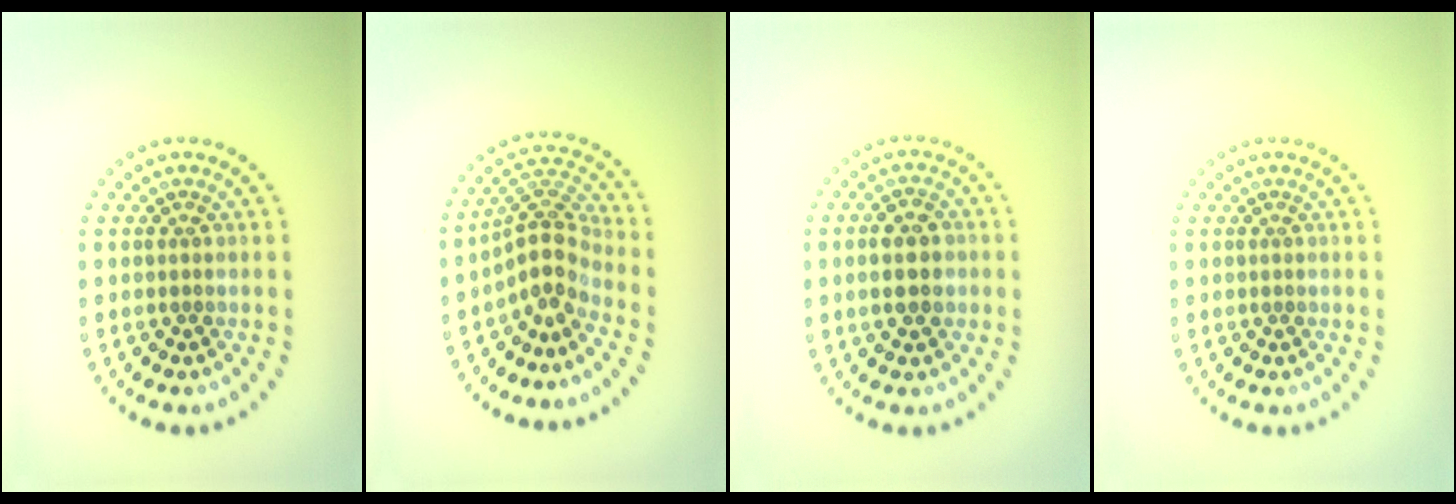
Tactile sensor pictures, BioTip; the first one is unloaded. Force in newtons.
{"total": 3.9, "press": 2.9, "slide": 2.6}
{"total": 3.2, "press": 3.2, "slide": 0.2}
{"total": 0.0}